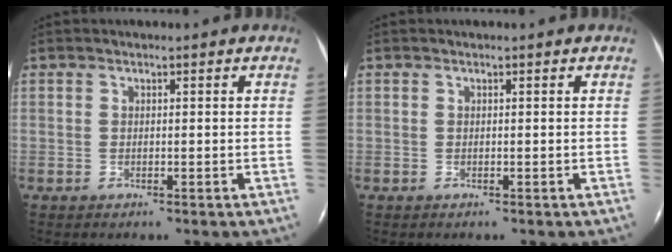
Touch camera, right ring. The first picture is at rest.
{"total": 0.0}